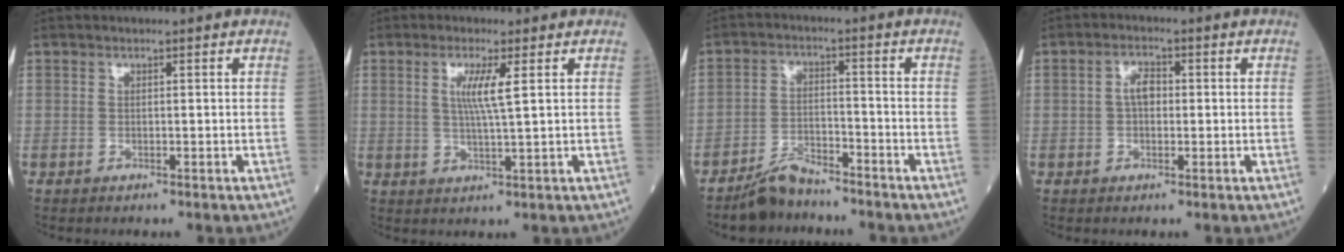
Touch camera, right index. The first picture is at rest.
{"total": 4.4, "force": [1.3, -0.3, 4.2], "torque": [-0.083, -0.003, 0.023]}
{"total": 5.3, "force": [-4.9, 1.4, 1.4], "torque": [-0.030, -0.008, -0.091]}
{"total": 2.9, "force": [0.0, 1.6, 2.4], "torque": [-0.045, 0.012, -0.001]}